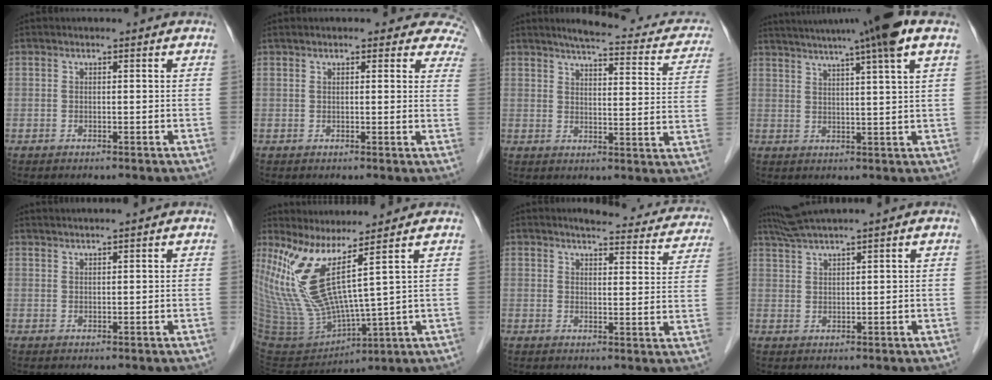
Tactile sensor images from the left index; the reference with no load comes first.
{"total": 8.2, "force": [6.7, 2.6, 4.0], "torque": [-0.022, 0.004, 0.050]}
{"total": 17.7, "force": [15.1, 3.6, 8.5], "torque": [-0.086, -0.003, 0.164]}
{"total": 14.7, "force": [11.2, -1.7, 9.4], "torque": [-0.158, 0.015, 0.147]}
{"total": 2.3, "force": [2.0, -0.5, 0.9], "torque": [-0.009, 0.018, 0.041]}
{"total": 11.7, "force": [6.3, 0.1, 9.9], "torque": [-0.230, -0.026, 0.138]}
{"total": 16.2, "force": [15.2, 3.3, 4.8], "torque": [-0.030, -0.030, 0.156]}
{"total": 4.2, "force": [3.5, -1.4, 1.9], "torque": [-0.052, 0.014, 0.077]}